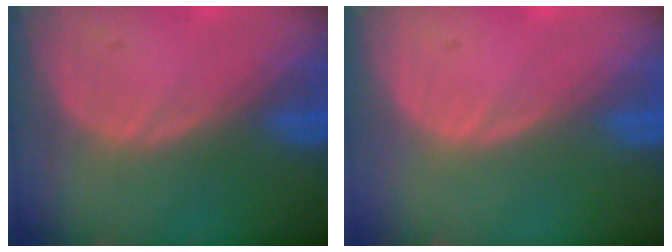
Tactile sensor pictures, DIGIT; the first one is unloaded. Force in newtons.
{"total": 0.0}